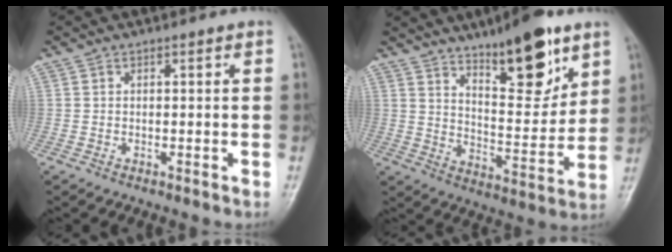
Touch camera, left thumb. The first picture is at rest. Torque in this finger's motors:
{"motor_torque": [0.69, 0.37, 1.17, -1.60, 0.15]}